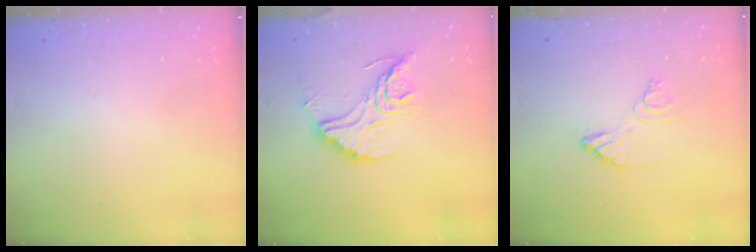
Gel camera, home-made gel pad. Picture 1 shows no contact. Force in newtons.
{"total": 16.3, "press": 16.3, "slide": 1.3}
{"total": 9.3, "press": 9.3, "slide": 0.8}